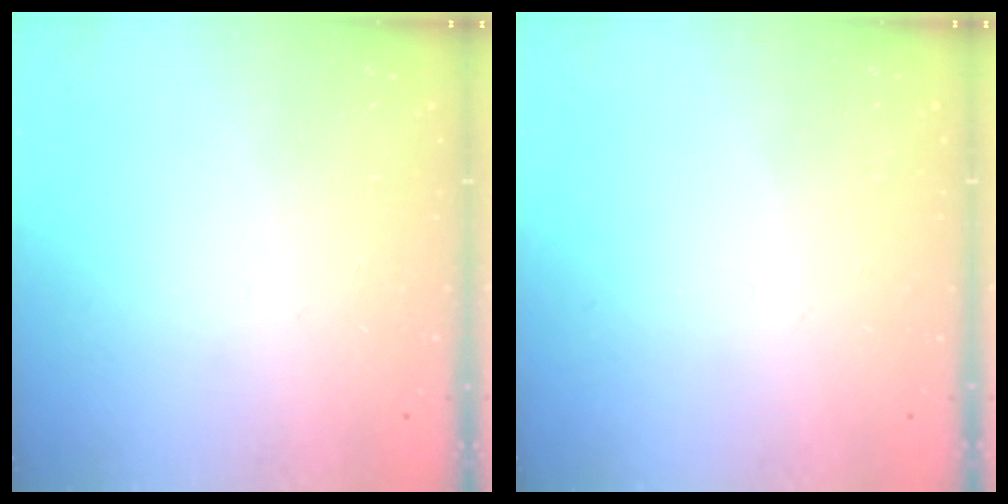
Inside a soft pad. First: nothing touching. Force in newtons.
{"total": 0.0}